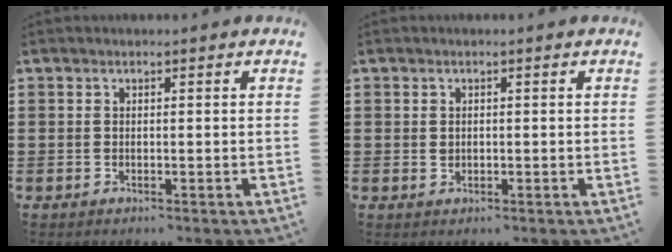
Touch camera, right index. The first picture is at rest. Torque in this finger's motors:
{"motor_torque": [0.89, 0.95, -0.01, 0.00]}